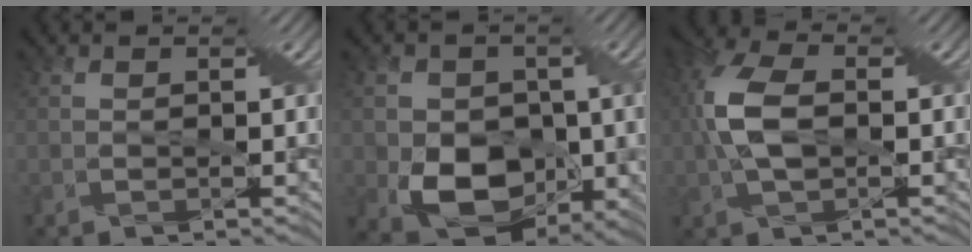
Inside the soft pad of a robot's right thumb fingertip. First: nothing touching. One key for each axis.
{"total": 10.5, "fx": -1.8, "fy": 7.9, "fz": 6.7, "tx": -0.117, "ty": -0.028, "tz": -0.033}
{"total": 8.6, "fx": 0.0, "fy": 4.5, "fz": 7.3, "tx": -0.177, "ty": 0.012, "tz": -0.008}